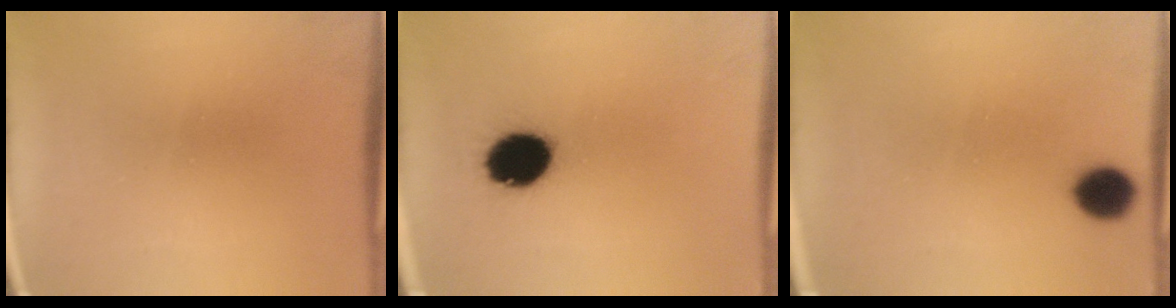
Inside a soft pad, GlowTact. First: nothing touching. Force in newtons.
{"total": 11.7}
{"total": 6.0}